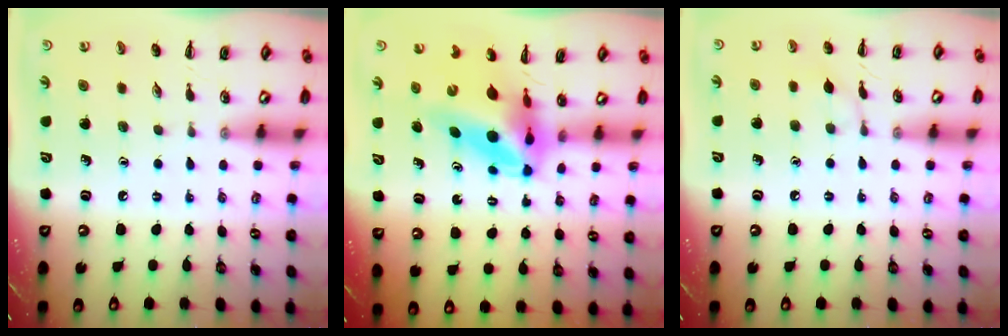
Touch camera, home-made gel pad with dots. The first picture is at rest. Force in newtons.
{"total": 6.7, "press": 6.4, "slide": 2.0}
{"total": 5.8, "press": 5.6, "slide": 1.6}